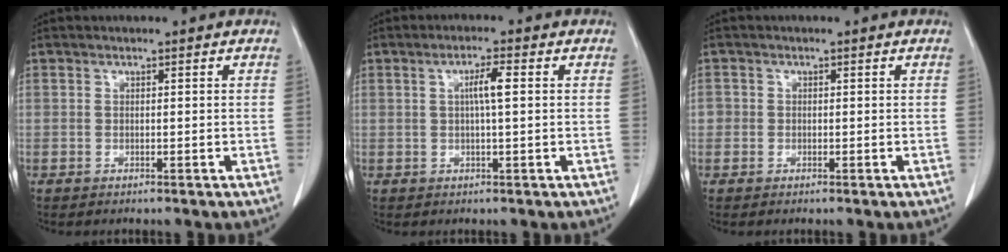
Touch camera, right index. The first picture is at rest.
{"total": 3.3, "force": [0.5, 0.0, 3.3], "torque": [-0.058, 0.002, 0.008]}
{"total": 1.4, "force": [-0.1, 1.4, 0.2], "torque": [0.009, 0.005, -0.004]}